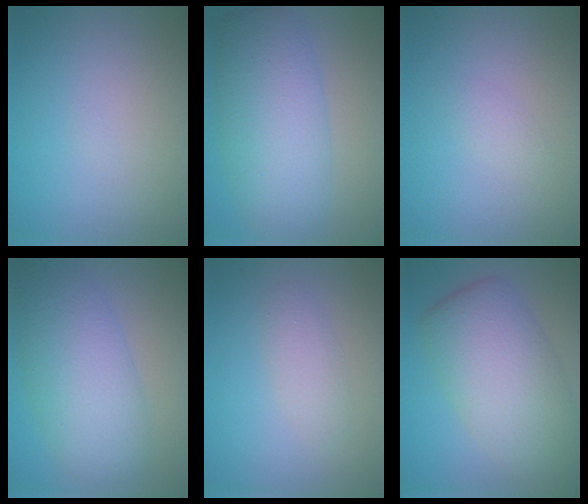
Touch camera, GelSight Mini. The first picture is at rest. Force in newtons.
{"total": 7.9, "press": 7.9, "slide": 0.0}
{"total": 1.0, "press": 1.0, "slide": 0.0}
{"total": 7.6, "press": 7.6, "slide": 0.1}
{"total": 1.9, "press": 1.9, "slide": 0.0}
{"total": 8.8, "press": 8.8, "slide": 0.4}